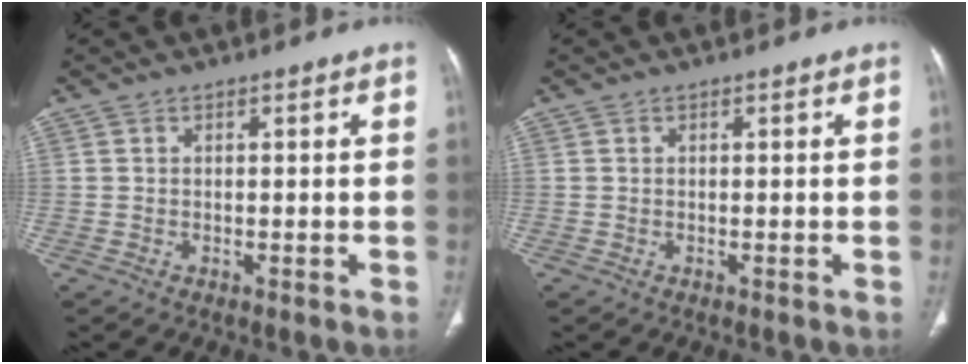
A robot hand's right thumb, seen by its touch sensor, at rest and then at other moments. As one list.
[{"total": 0.0}]